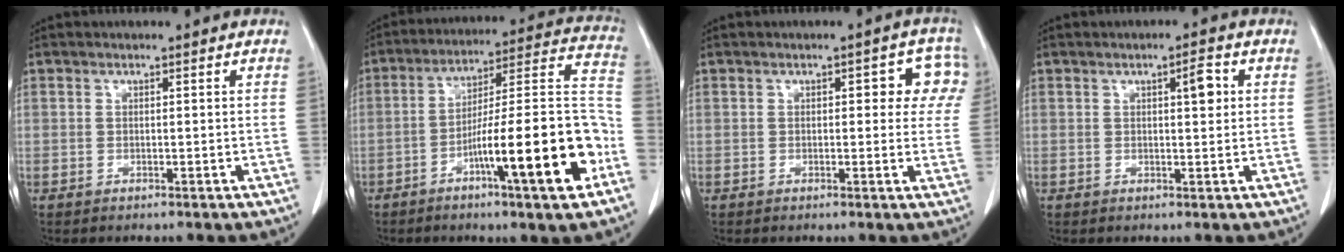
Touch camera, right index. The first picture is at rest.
{"total": 19.4, "force": [-7.8, 1.1, 17.8], "torque": [-0.248, 0.010, -0.119]}
{"total": 6.1, "force": [1.8, 3.1, 5.0], "torque": [-0.035, 0.022, 0.016]}
{"total": 2.9, "force": [0.8, 0.6, 2.7], "torque": [-0.041, 0.002, 0.012]}